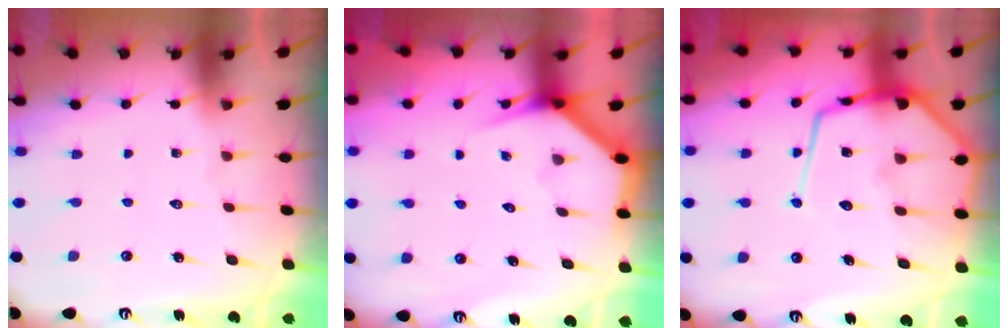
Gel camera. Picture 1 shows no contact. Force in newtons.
{"total": 3.6, "press": 3.6, "slide": 0.3}
{"total": 16.8, "press": 16.8, "slide": 1.4}